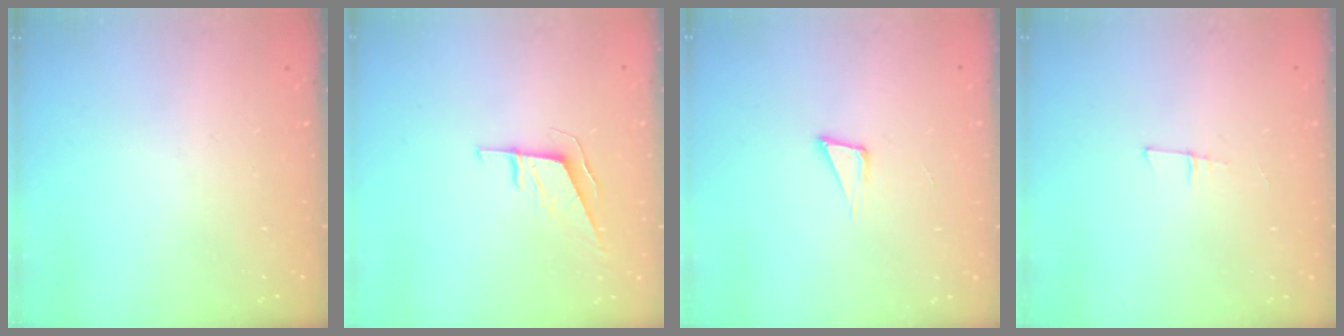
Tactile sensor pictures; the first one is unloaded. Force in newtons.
{"total": 5.9, "press": 5.7, "slide": 1.3}
{"total": 4.6, "press": 3.4, "slide": 3.2}
{"total": 5.6, "press": 4.7, "slide": 2.9}